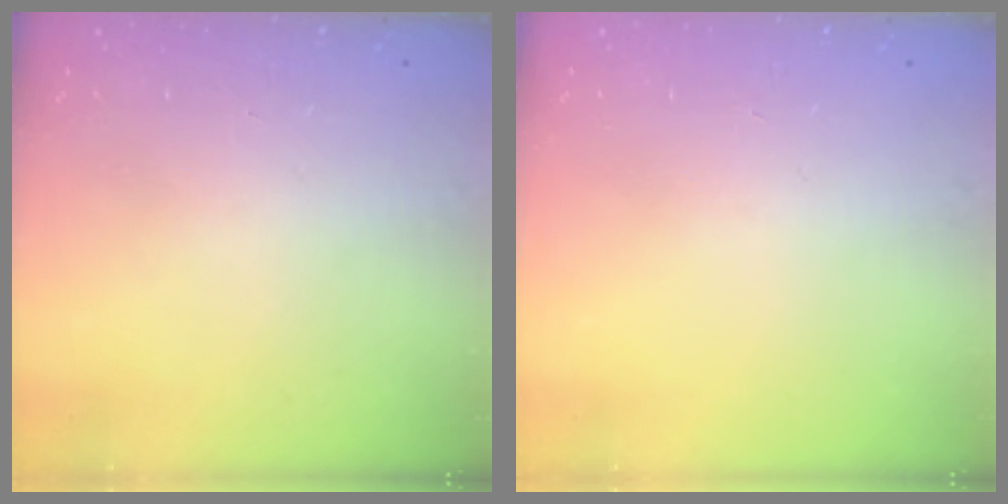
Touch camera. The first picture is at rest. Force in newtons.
{"total": 0.0}